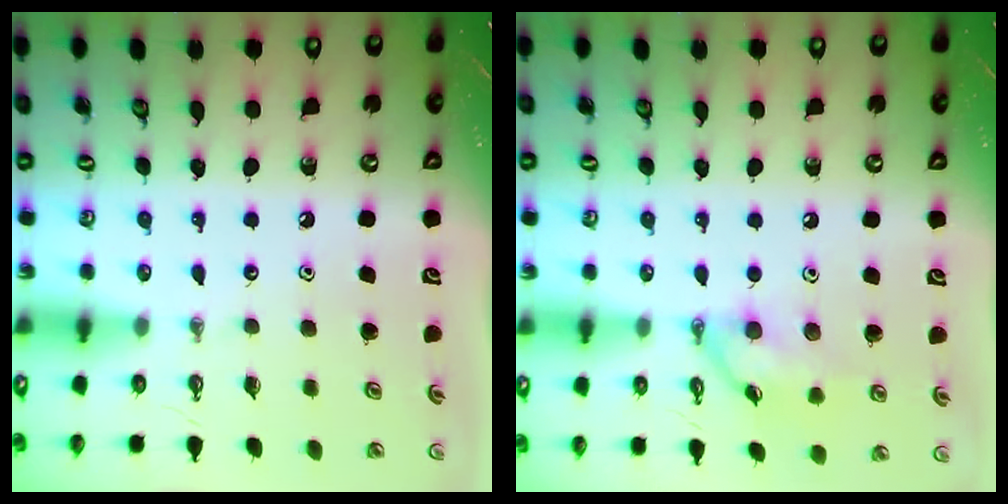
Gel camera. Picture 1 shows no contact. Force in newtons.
{"total": 10.9, "press": 10.9, "slide": 0.2}